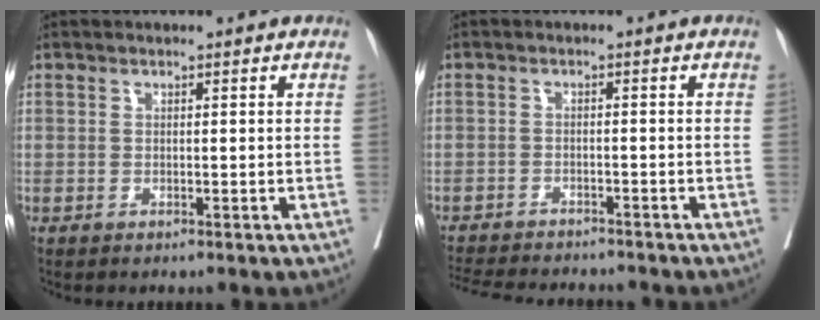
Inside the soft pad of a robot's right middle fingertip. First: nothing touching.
{"total": 13.1, "force": [-12.1, 2.2, 4.7], "torque": [-0.096, -0.013, -0.167]}